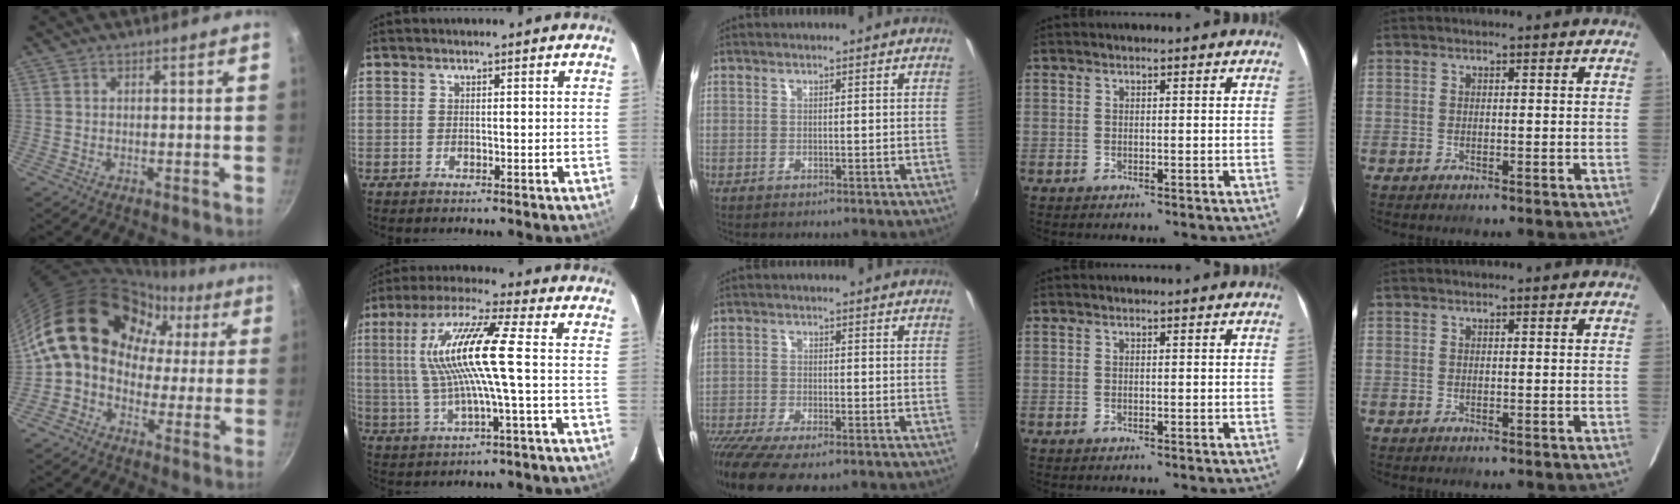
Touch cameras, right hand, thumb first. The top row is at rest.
{"thumb": {"total": 19.0, "force": [2.8, 15.3, 10.9], "torque": [-0.161, 0.049, 0.029]}, "index": {"total": 13.6, "force": [0.7, 0.5, 13.6], "torque": [-0.267, 0.009, 0.017]}, "middle": {"total": 13.3, "force": [-9.3, 3.9, 8.7], "torque": [-0.200, -0.064, -0.163]}}